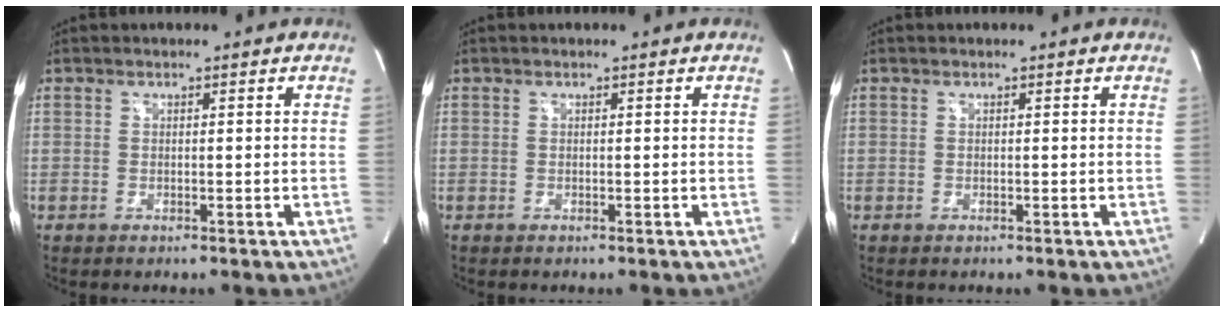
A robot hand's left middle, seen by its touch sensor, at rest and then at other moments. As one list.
[{"total": 0.0}, {"total": 0.0}]